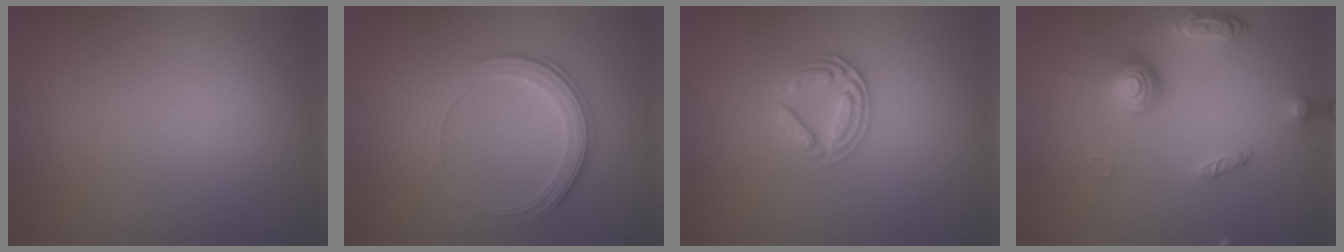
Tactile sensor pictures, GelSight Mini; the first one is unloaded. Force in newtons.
{"total": 3.8, "press": 2.7, "slide": 2.6}
{"total": 2.6, "press": 2.5, "slide": 0.6}
{"total": 3.7, "press": 2.7, "slide": 2.5}